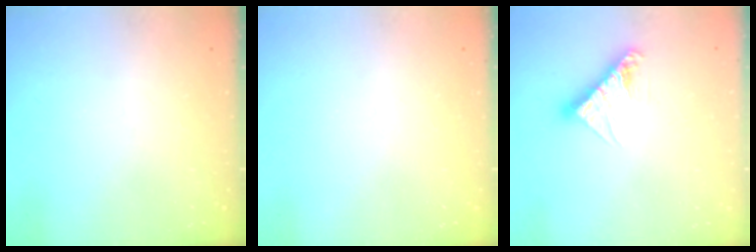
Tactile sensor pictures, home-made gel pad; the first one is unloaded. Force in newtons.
{"total": 0.0}
{"total": 9.8, "press": 9.8, "slide": 0.7}